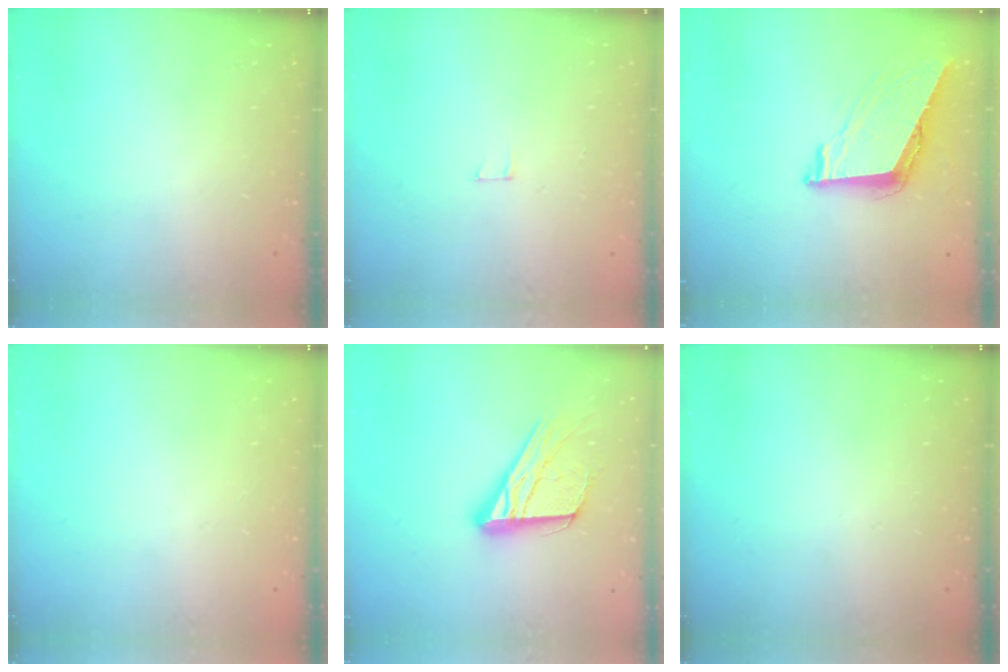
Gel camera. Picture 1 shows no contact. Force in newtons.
{"total": 2.5, "press": 2.5, "slide": 0.2}
{"total": 9.0, "press": 8.6, "slide": 2.9}
{"total": 0.0}
{"total": 18.1, "press": 18.0, "slide": 1.6}
{"total": 0.0}